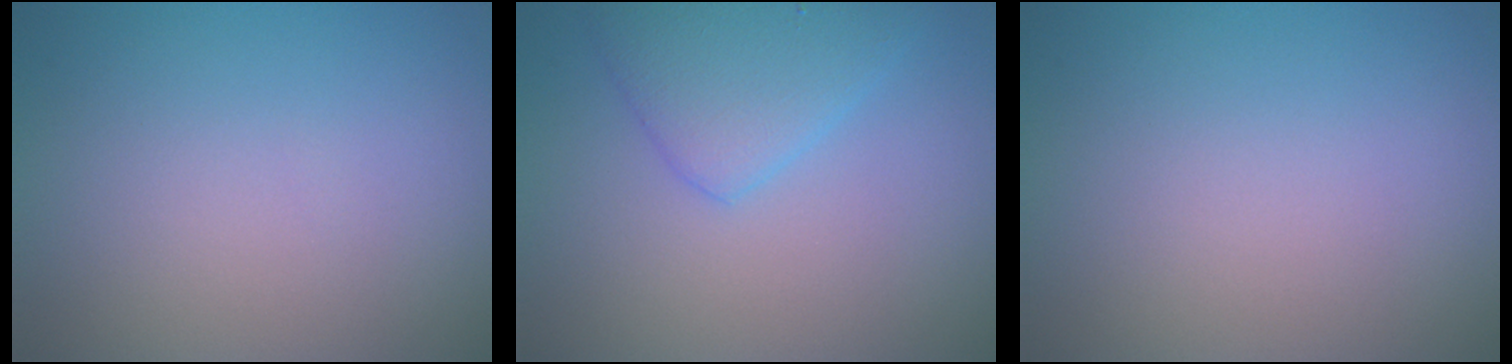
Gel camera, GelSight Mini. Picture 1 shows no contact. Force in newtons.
{"total": 3.7, "press": 3.7, "slide": 0.1}
{"total": 0.0}